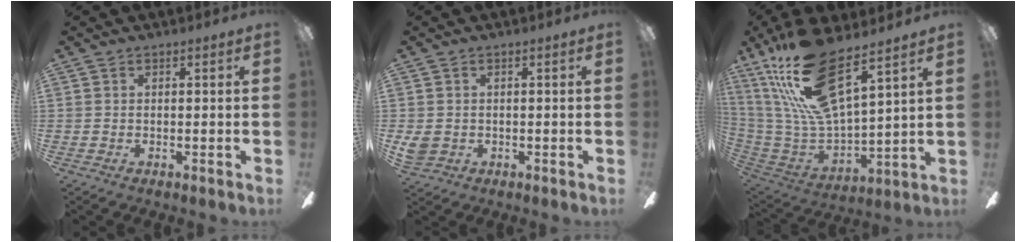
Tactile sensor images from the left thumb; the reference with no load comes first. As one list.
[{"total": 3.2, "force": [0.1, 2.6, 1.8], "torque": [-0.045, 0.000, 0.000]}, {"total": 21.7, "force": [13.4, 7.2, 15.5], "torque": [-0.331, -0.071, 0.233]}]